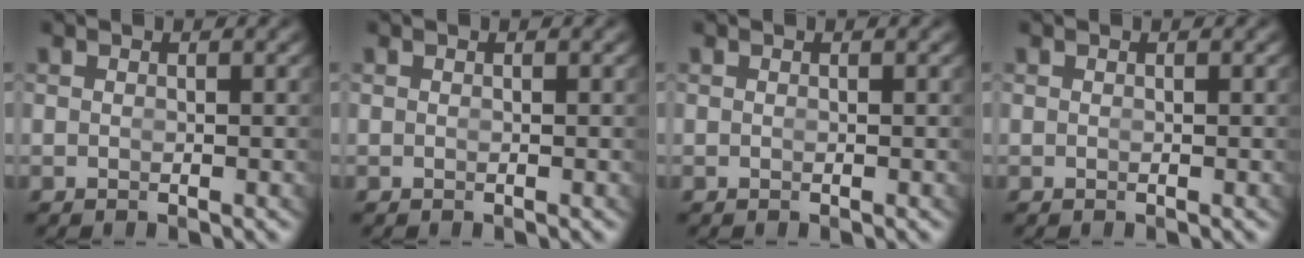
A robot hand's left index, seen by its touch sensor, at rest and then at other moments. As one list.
[{"total": 0.0}, {"total": 0.0}, {"total": 1.0, "force": [-0.2, -0.9, -0.4], "torque": [0.010, -0.014, 0.008]}]